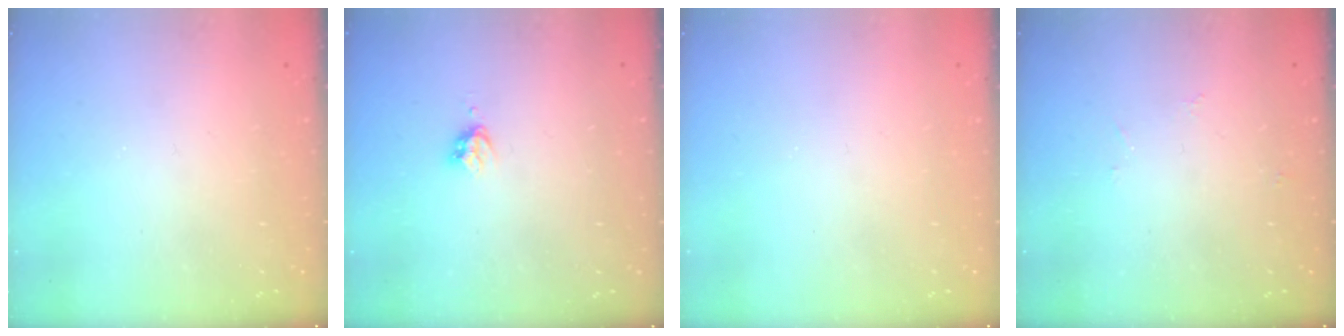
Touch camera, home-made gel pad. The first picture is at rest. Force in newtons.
{"total": 3.6, "press": 3.5, "slide": 0.4}
{"total": 0.0}
{"total": 2.9, "press": 2.8, "slide": 0.8}